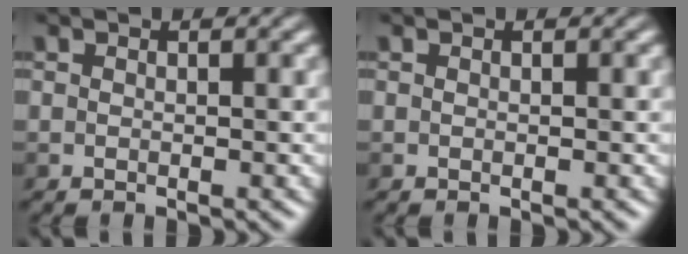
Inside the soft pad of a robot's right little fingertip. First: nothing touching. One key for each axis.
{"total": 0.0}